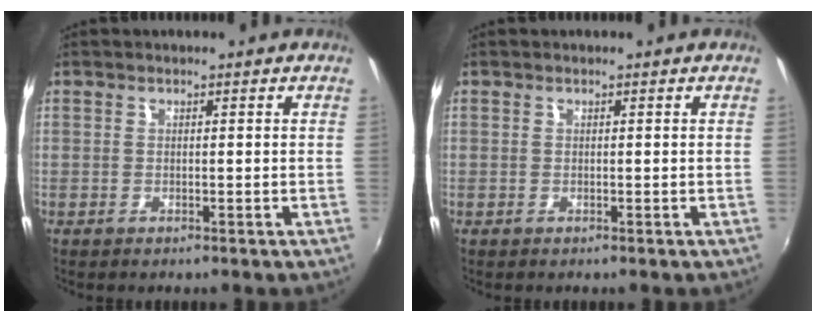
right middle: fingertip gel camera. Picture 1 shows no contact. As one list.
[{"total": 0.0}]